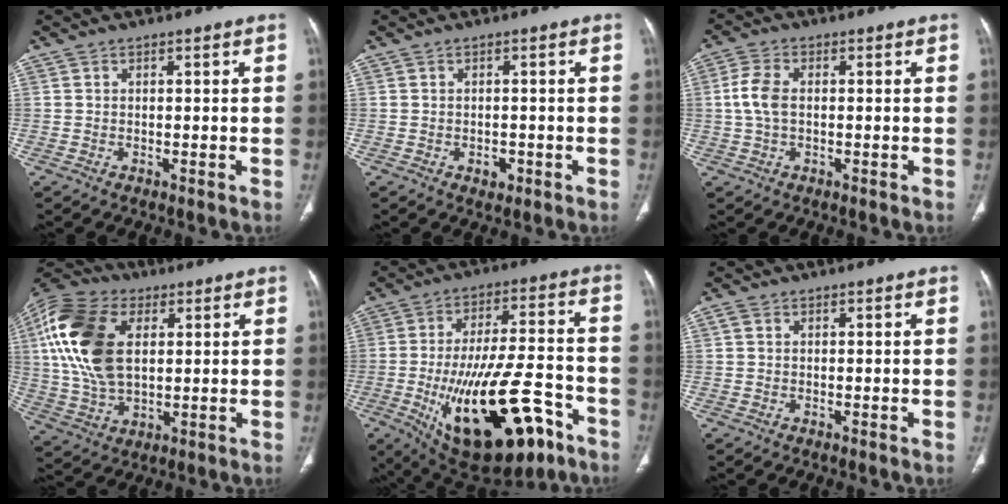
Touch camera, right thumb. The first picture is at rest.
{"total": 1.9, "force": [-0.8, 1.4, 1.0], "torque": [-0.005, 0.003, -0.006]}
{"total": 5.3, "force": [0.2, 3.2, 4.2], "torque": [-0.097, 0.011, 0.000]}
{"total": 19.6, "force": [4.7, 11.9, 14.9], "torque": [-0.302, 0.002, 0.081]}
{"total": 25.6, "force": [-11.2, 10.6, 20.4], "torque": [-0.313, 0.044, -0.157]}
{"total": 1.0, "force": [0.3, 0.8, 0.5], "torque": [-0.009, 0.003, 0.004]}